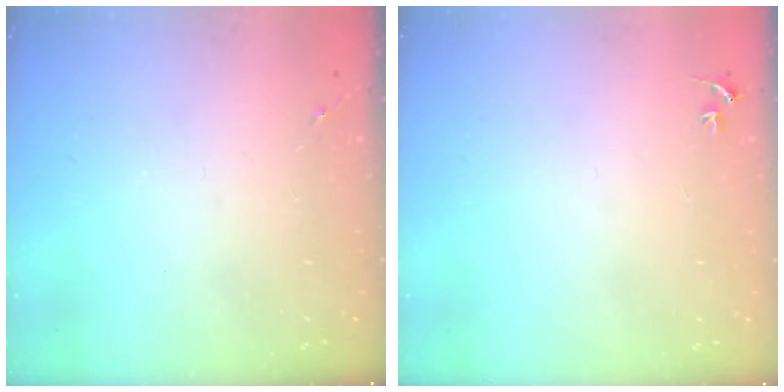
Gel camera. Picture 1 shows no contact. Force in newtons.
{"total": 2.3, "press": 2.3, "slide": 0.2}